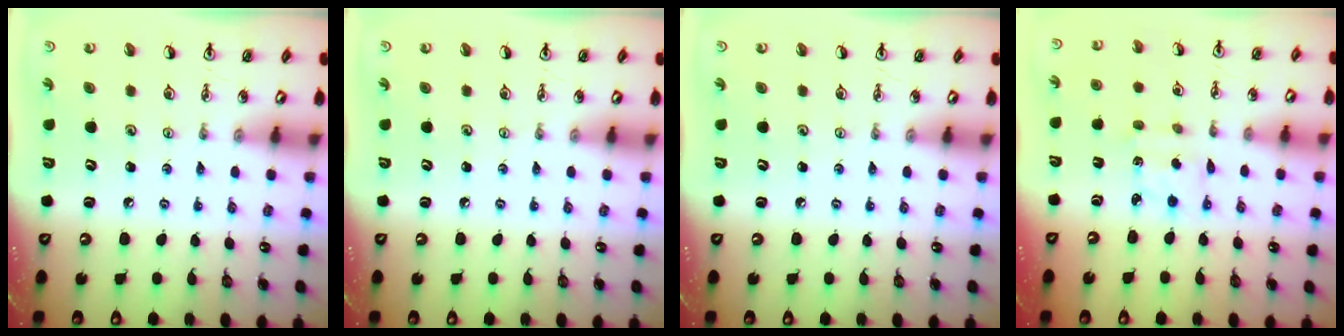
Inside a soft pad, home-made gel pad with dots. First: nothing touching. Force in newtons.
{"total": 0.0}
{"total": 0.0}
{"total": 2.4, "press": 2.3, "slide": 0.6}